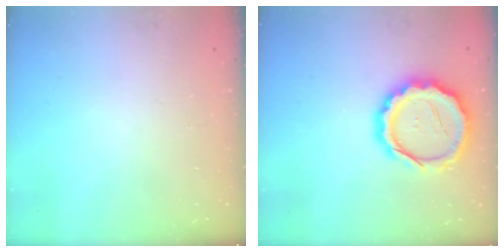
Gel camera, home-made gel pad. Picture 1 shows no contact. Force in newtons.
{"total": 16.6, "press": 16.3, "slide": 3.3}